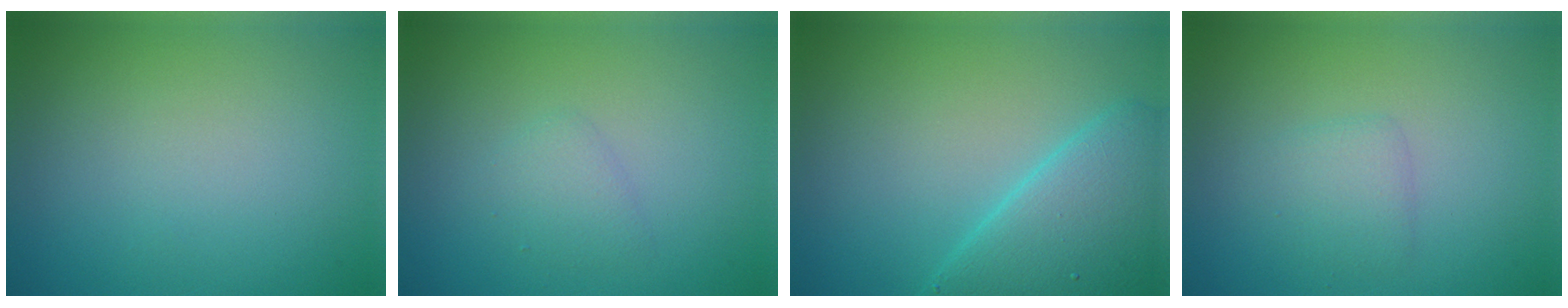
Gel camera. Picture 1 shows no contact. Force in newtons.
{"total": 1.4, "press": 1.4, "slide": 0.0}
{"total": 6.0, "press": 6.0, "slide": 0.3}
{"total": 1.8, "press": 1.8, "slide": 0.1}